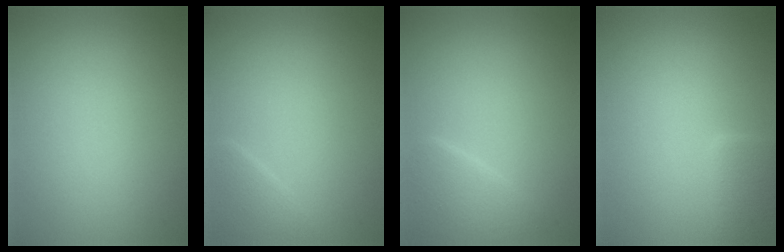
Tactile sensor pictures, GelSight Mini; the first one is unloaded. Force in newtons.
{"total": 1.4, "press": 1.4, "slide": 0.2}
{"total": 2.4, "press": 2.4, "slide": 0.2}
{"total": 2.1, "press": 2.1, "slide": 0.1}